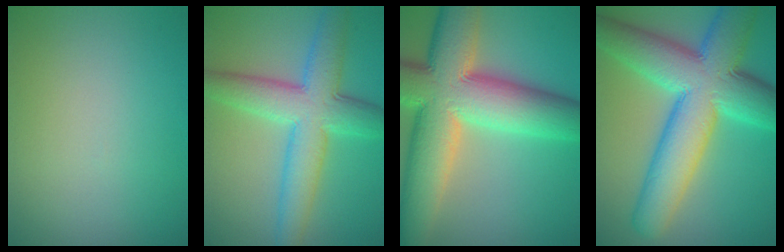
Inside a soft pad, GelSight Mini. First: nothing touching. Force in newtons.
{"total": 7.5, "press": 7.5, "slide": 0.1}
{"total": 14.6, "press": 14.6, "slide": 1.0}
{"total": 12.5, "press": 12.5, "slide": 0.2}